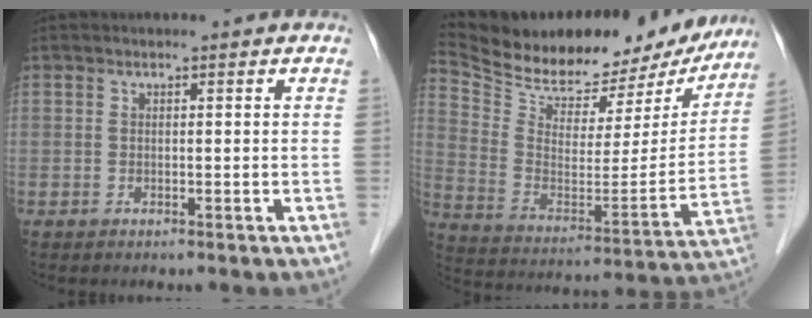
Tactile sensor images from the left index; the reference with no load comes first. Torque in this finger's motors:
{"motor_torque": [-0.21, -1.10, 0.52, 0.05]}